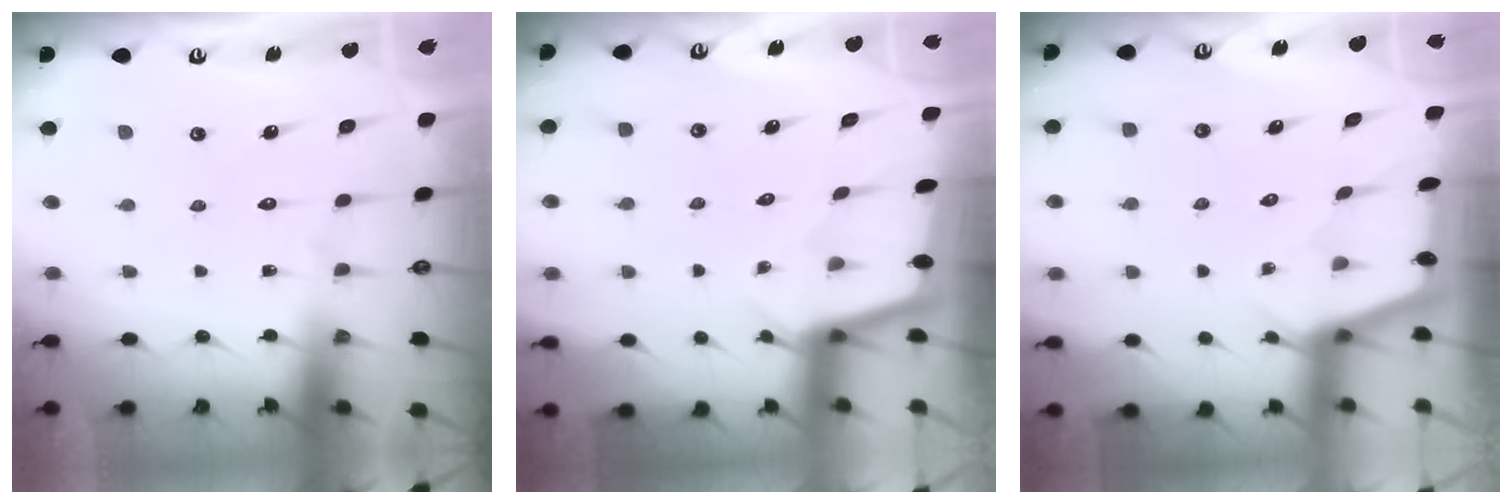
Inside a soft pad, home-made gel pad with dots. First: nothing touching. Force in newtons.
{"total": 1.8, "press": 1.8, "slide": 0.3}
{"total": 2.3, "press": 2.3, "slide": 0.3}